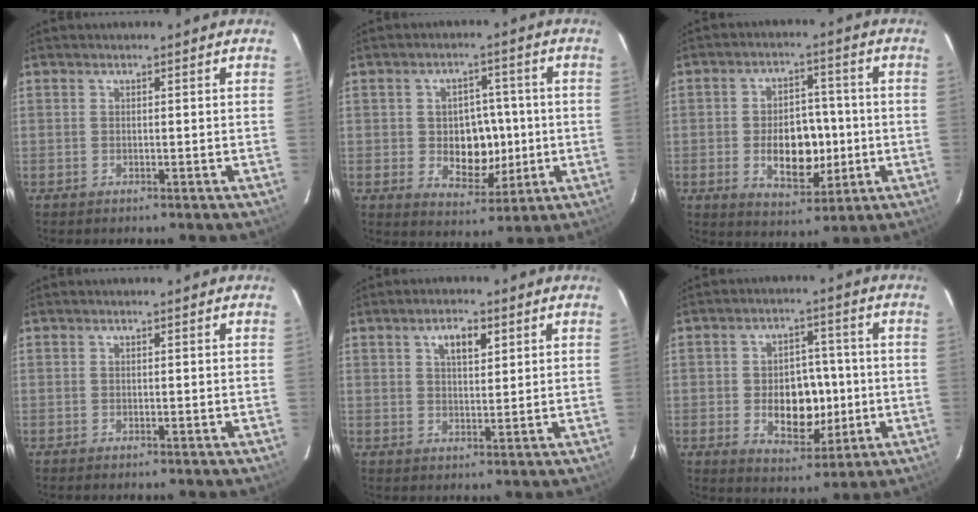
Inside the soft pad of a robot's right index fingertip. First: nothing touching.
{"total": 8.7, "force": [-0.8, 6.7, 5.4], "torque": [-0.098, 0.003, 0.002]}
{"total": 10.9, "force": [-2.0, 6.7, 8.3], "torque": [-0.150, 0.007, -0.016]}
{"total": 0.0}
{"total": 4.6, "force": [2.2, 2.1, 3.5], "torque": [-0.059, 0.011, 0.038]}
{"total": 10.5, "force": [-1.6, 7.1, 7.5], "torque": [-0.136, 0.003, -0.008]}